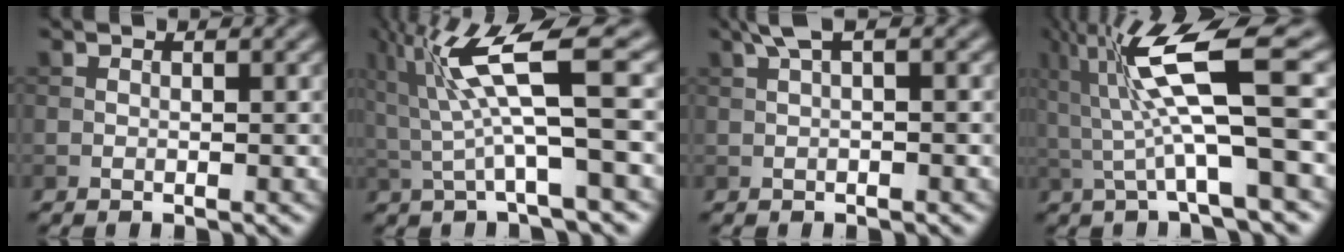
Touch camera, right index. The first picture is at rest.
{"total": 8.2, "force": [1.7, 1.4, 7.9], "torque": [-0.150, 0.008, 0.031]}
{"total": 2.2, "force": [0.8, 0.5, 2.0], "torque": [-0.040, 0.011, 0.014]}
{"total": 9.8, "force": [1.8, 1.9, 9.4], "torque": [-0.168, 0.008, 0.033]}